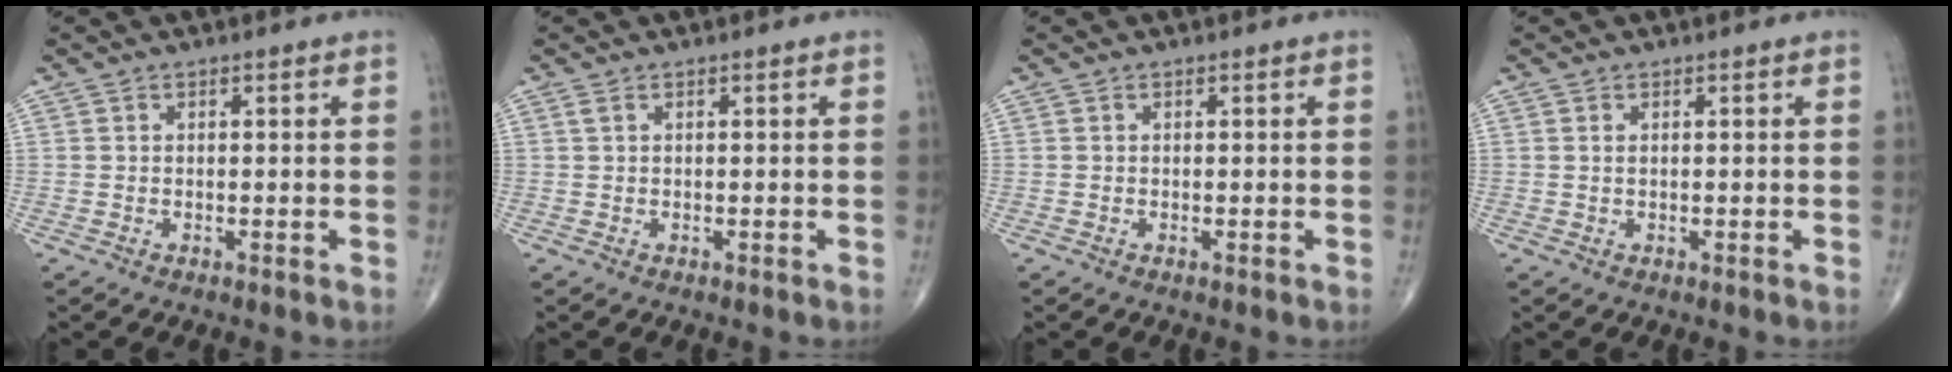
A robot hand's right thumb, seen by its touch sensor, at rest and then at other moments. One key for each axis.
{"total": 0.6, "fx": 0.3, "fy": 0.2, "fz": 0.5, "tx": -0.016, "ty": 0.007, "tz": 0.006}
{"total": 0.0}
{"total": 0.5, "fx": 0.2, "fy": 0.2, "fz": 0.4, "tx": -0.011, "ty": 0.001, "tz": 0.004}